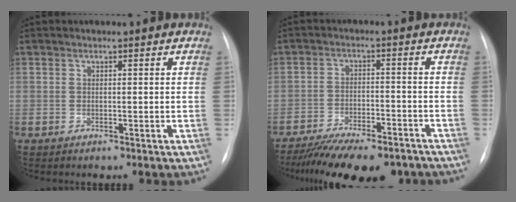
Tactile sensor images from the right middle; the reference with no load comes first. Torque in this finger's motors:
{"motor_torque": [1.07, -1.07, 0.41, 0.14]}